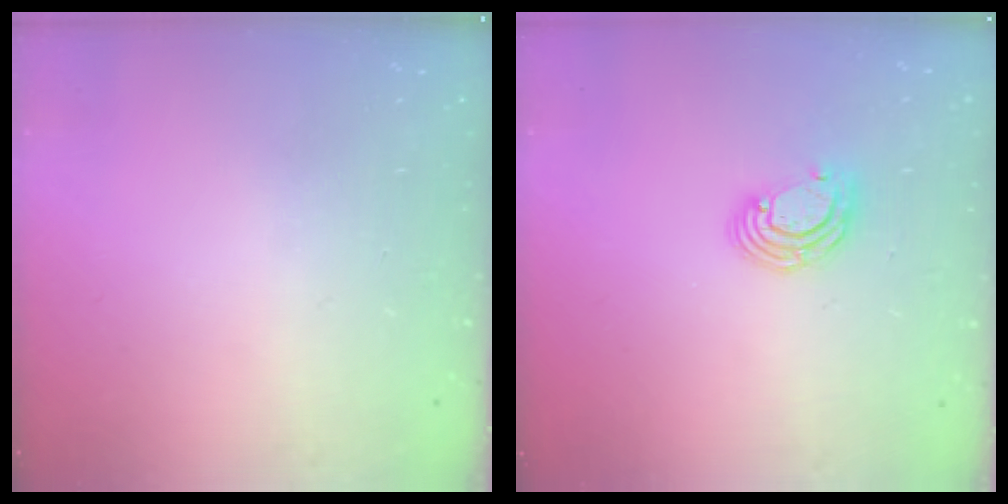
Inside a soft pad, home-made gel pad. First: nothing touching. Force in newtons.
{"total": 6.5, "press": 6.4, "slide": 0.8}